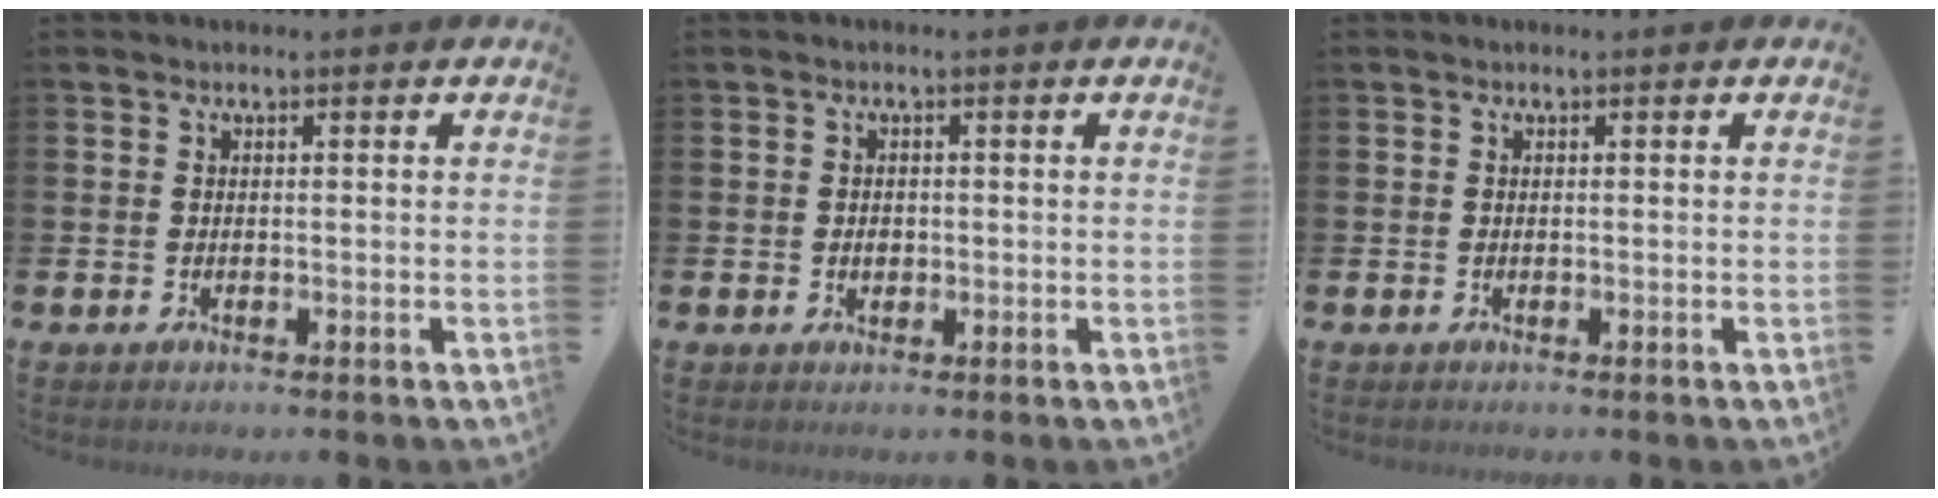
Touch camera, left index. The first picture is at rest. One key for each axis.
{"total": 1.3, "fx": -0.1, "fy": 1.0, "fz": 0.8, "tx": -0.007, "ty": 0.004, "tz": -0.006}
{"total": 0.0}